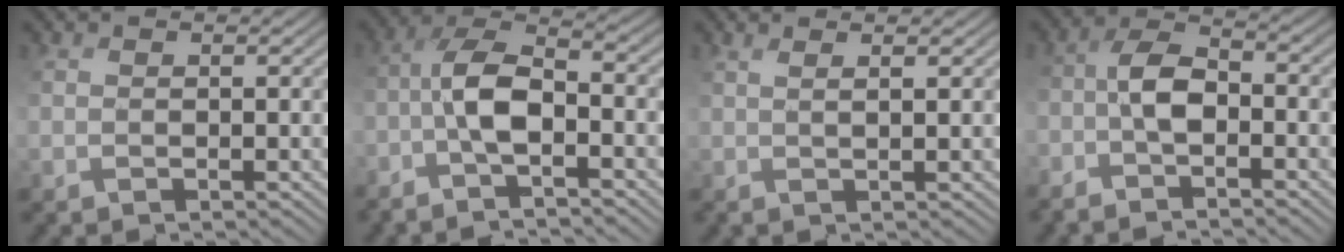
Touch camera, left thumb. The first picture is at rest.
{"total": 6.8, "force": [-2.8, 2.4, 5.7], "torque": [-0.111, 0.011, -0.070]}
{"total": 2.3, "force": [1.1, 0.5, 2.0], "torque": [-0.031, 0.004, 0.005]}
{"total": 5.3, "force": [-2.7, 2.3, 4.0], "torque": [-0.079, 0.007, -0.067]}